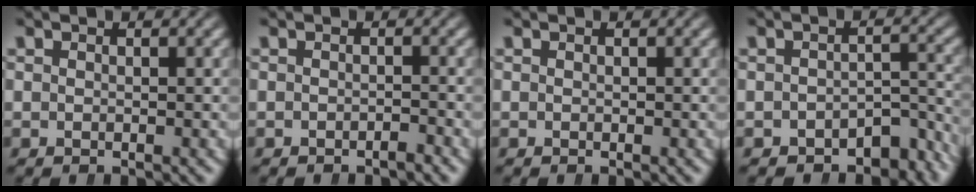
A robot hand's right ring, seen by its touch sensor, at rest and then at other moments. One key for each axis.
{"total": 1.2, "fx": -1.1, "fy": -0.1, "fz": -0.4, "tx": 0.012, "ty": 0.000, "tz": -0.016}
{"total": 0.0}
{"total": 5.6, "fx": -4.8, "fy": 2.2, "fz": 1.6, "tx": 0.008, "ty": -0.012, "tz": -0.069}